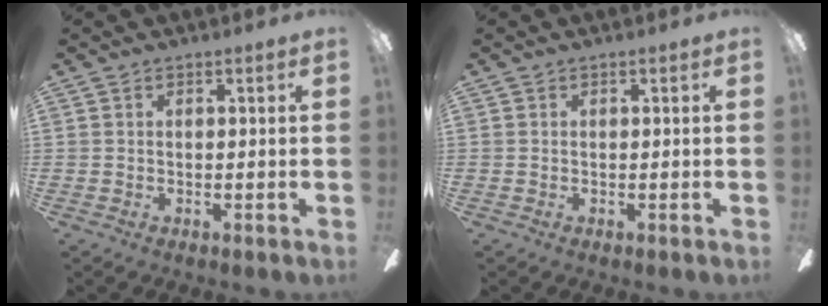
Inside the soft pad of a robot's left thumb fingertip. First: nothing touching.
{"total": 0.0}